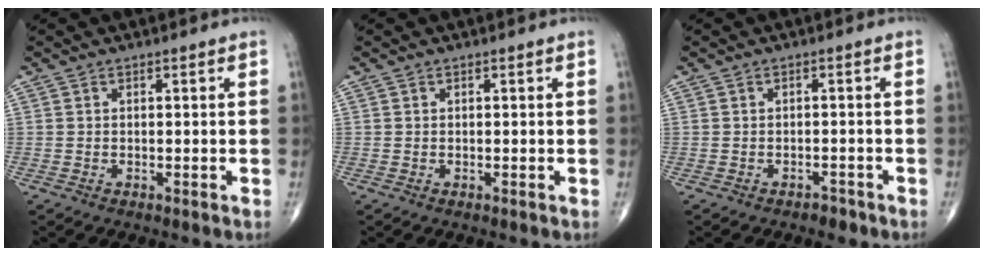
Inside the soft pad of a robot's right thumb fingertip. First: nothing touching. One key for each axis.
{"total": 0.0}
{"total": 1.5, "fx": -1.2, "fy": 0.8, "fz": 0.5, "tx": -0.005, "ty": 0.008, "tz": -0.016}